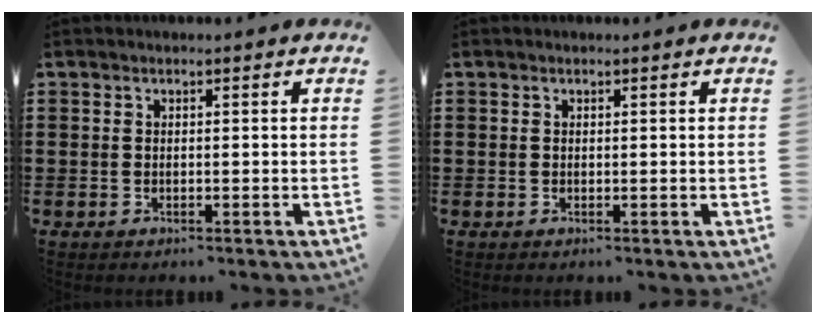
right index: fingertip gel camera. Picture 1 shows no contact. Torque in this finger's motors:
{"motor_torque": [0.01, 0.07, 0.00, 0.00]}